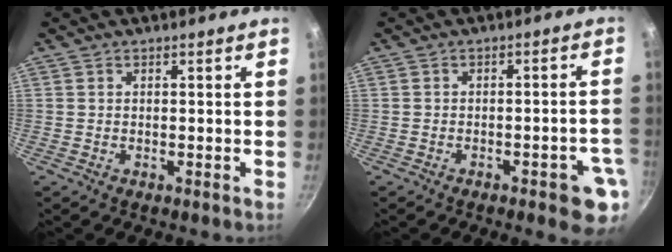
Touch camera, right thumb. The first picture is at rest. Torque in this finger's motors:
{"motor_torque": [1.56, 1.03, -0.25, -0.13, 0.01]}